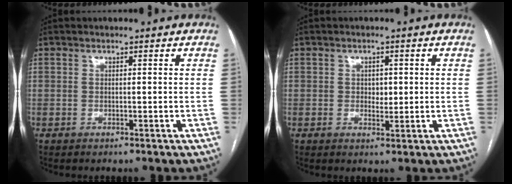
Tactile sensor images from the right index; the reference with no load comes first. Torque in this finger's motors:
{"motor_torque": [-0.25, -0.04, -0.08, 0.00]}